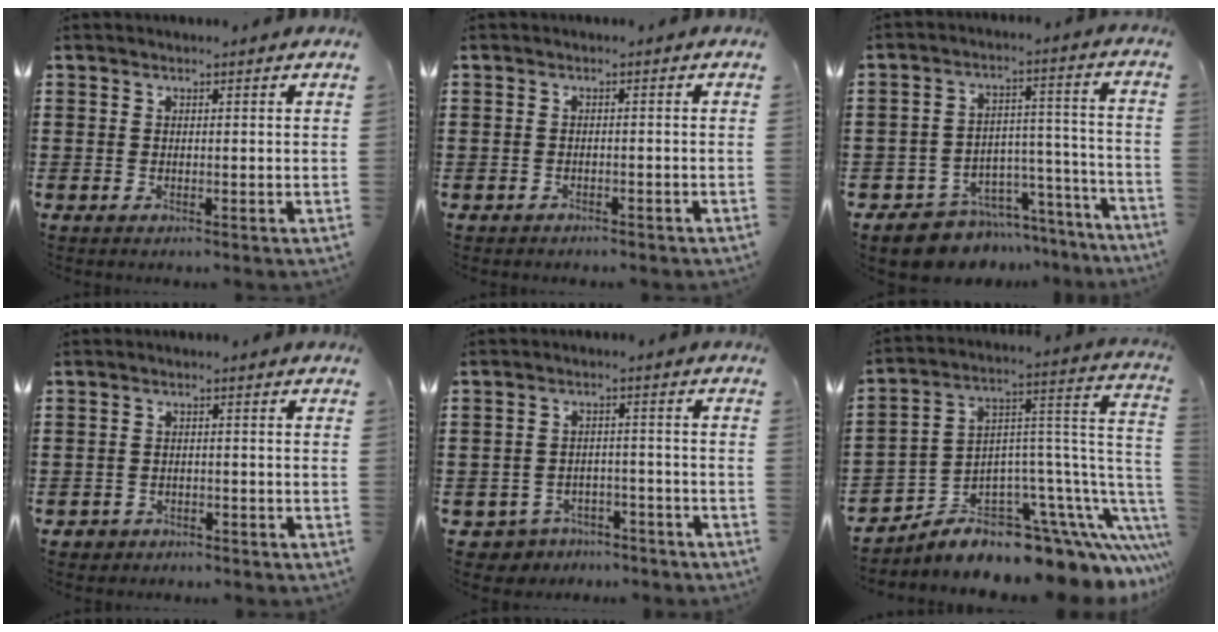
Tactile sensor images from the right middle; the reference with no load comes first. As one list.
[{"total": 1.1, "force": [-1.1, 0.3, 0.0], "torque": [-0.004, 0.001, -0.024]}, {"total": 7.5, "force": [-7.1, 2.5, 0.2], "torque": [0.002, 0.022, -0.131]}, {"total": 1.9, "force": [-1.7, 0.7, -0.2], "torque": [-0.004, 0.001, -0.039]}, {"total": 4.2, "force": [-4.1, 1.0, 0.0], "torque": [-0.023, 0.000, -0.090]}, {"total": 8.4, "force": [-6.6, 3.4, 4.0], "torque": [-0.082, -0.025, -0.122]}]